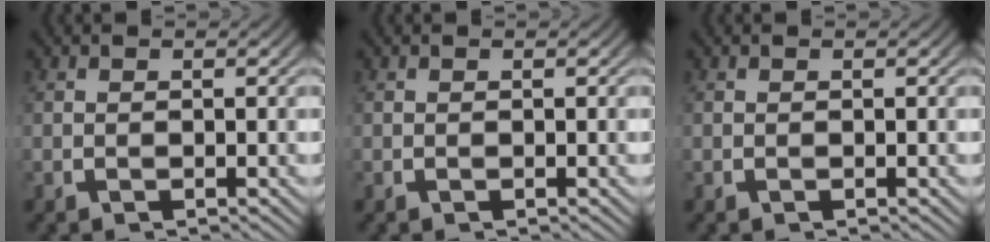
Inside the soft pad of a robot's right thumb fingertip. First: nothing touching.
{"total": 0.0}
{"total": 0.0}